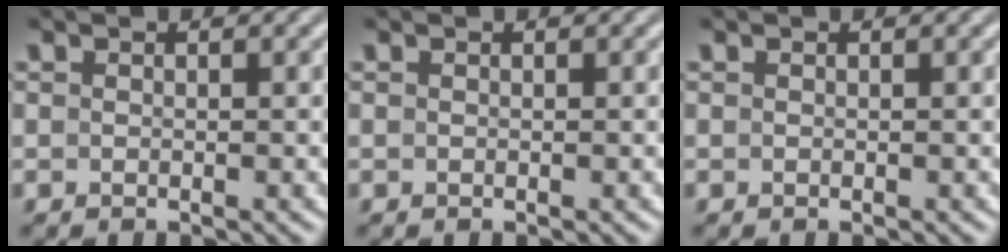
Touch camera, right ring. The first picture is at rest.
{"total": 0.0}
{"total": 0.0}